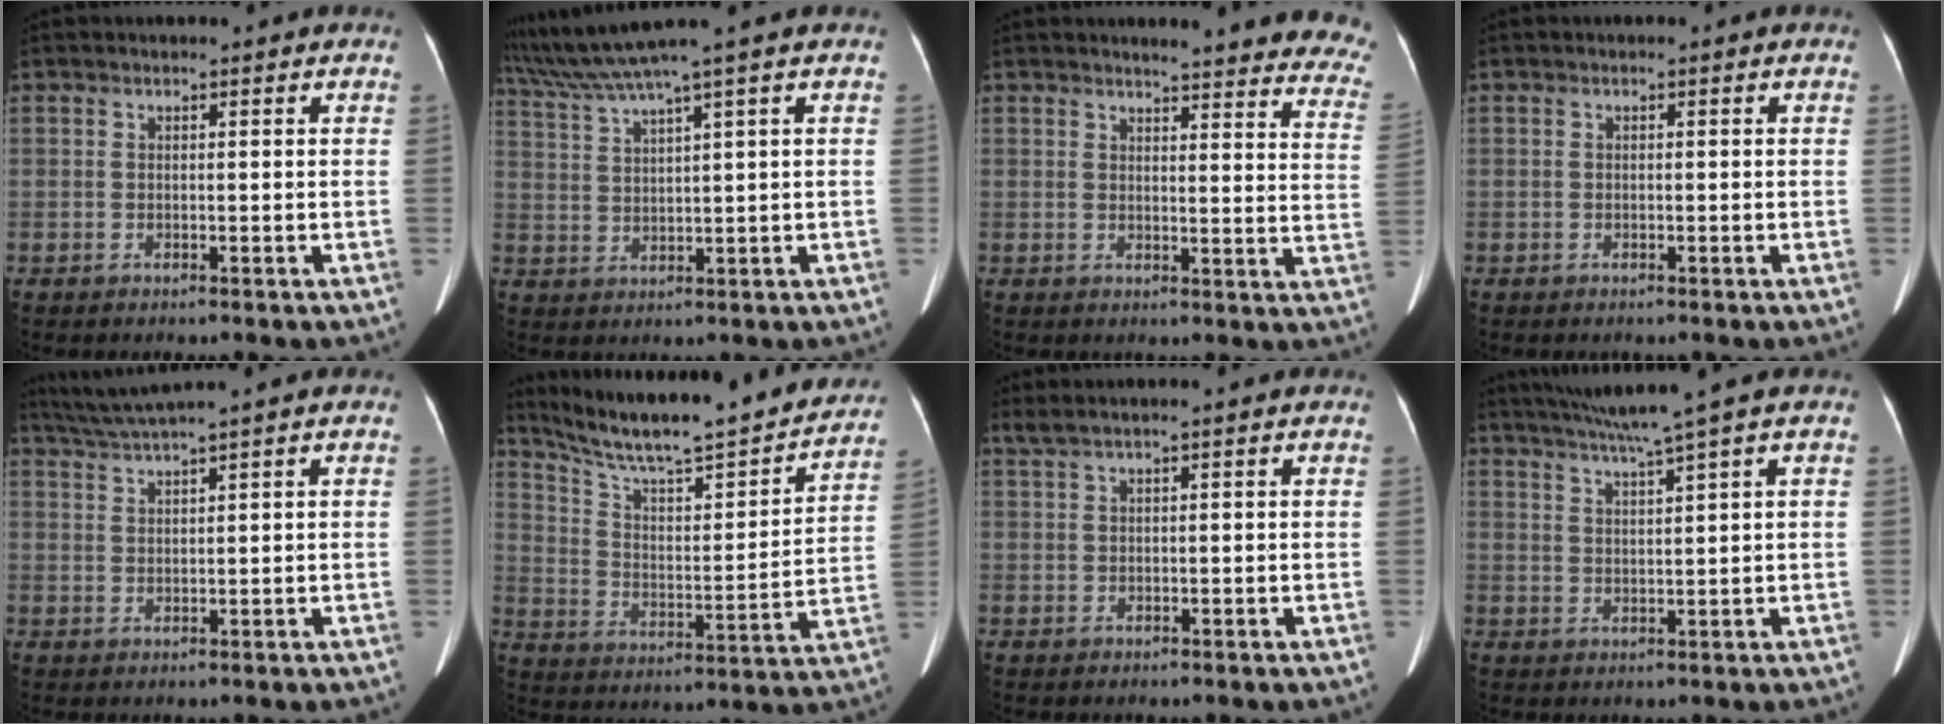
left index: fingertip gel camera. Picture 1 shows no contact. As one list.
[{"total": 6.7, "force": [5.5, -2.4, 3.1], "torque": [-0.075, 0.009, 0.115]}, {"total": 19.6, "force": [18.3, 2.4, 6.7], "torque": [-0.059, -0.084, 0.182]}, {"total": 0.0}, {"total": 4.2, "force": [3.5, -1.6, 1.6], "torque": [-0.042, 0.006, 0.077]}, {"total": 26.3, "force": [22.9, 3.2, 12.5], "torque": [-0.201, -0.028, 0.325]}, {"total": 2.2, "force": [1.7, -0.4, 1.4], "torque": [-0.037, 0.025, 0.041]}, {"total": 7.2, "force": [5.5, -1.9, 4.1], "torque": [-0.069, 0.009, 0.094]}]